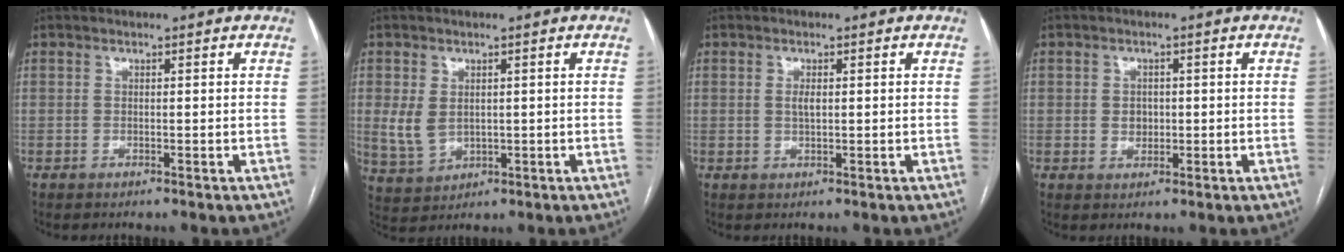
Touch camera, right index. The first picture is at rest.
{"total": 4.9, "force": [0.5, 3.6, 3.3], "torque": [-0.076, 0.001, 0.025]}
{"total": 1.5, "force": [0.2, 0.5, 1.3], "torque": [-0.028, 0.000, 0.005]}
{"total": 2.5, "force": [0.0, 2.0, 1.4], "torque": [-0.019, 0.002, 0.004]}